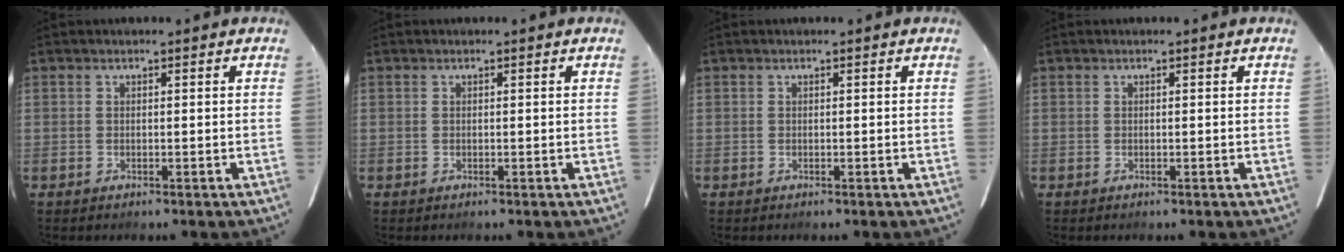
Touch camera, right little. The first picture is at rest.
{"total": 0.0}
{"total": 0.0}
{"total": 0.0}